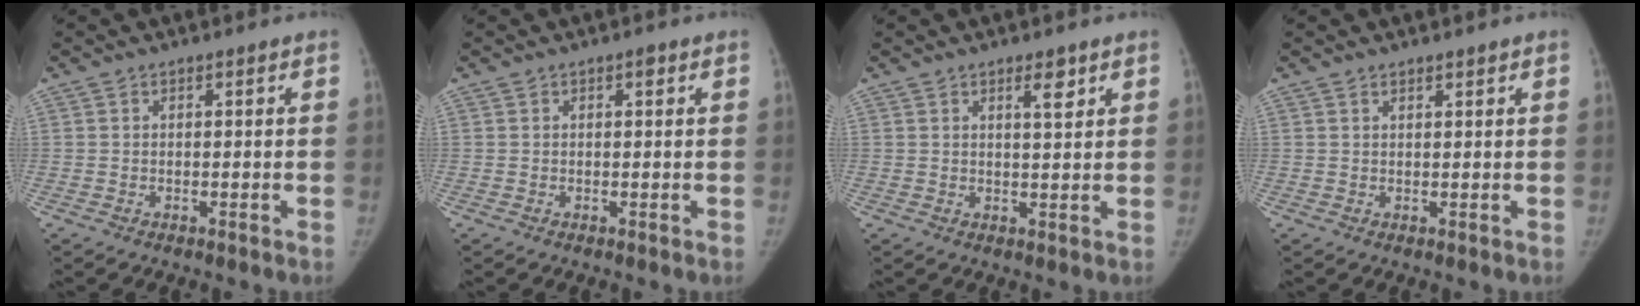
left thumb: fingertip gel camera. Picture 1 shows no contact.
{"total": 0.9, "force": [0.4, 0.4, 0.7], "torque": [-0.007, 0.001, 0.005]}
{"total": 3.3, "force": [2.0, 0.9, 2.4], "torque": [-0.028, -0.013, 0.032]}
{"total": 1.0, "force": [0.9, 0.3, 0.4], "torque": [0.001, -0.008, 0.013]}